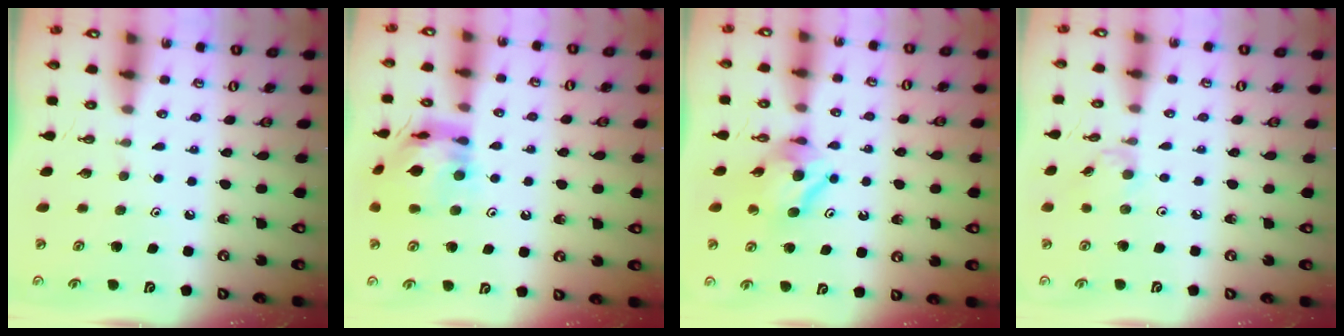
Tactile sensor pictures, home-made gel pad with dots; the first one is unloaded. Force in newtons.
{"total": 13.0, "press": 12.9, "slide": 1.6}
{"total": 7.5, "press": 7.5, "slide": 0.6}
{"total": 4.0, "press": 3.9, "slide": 0.5}